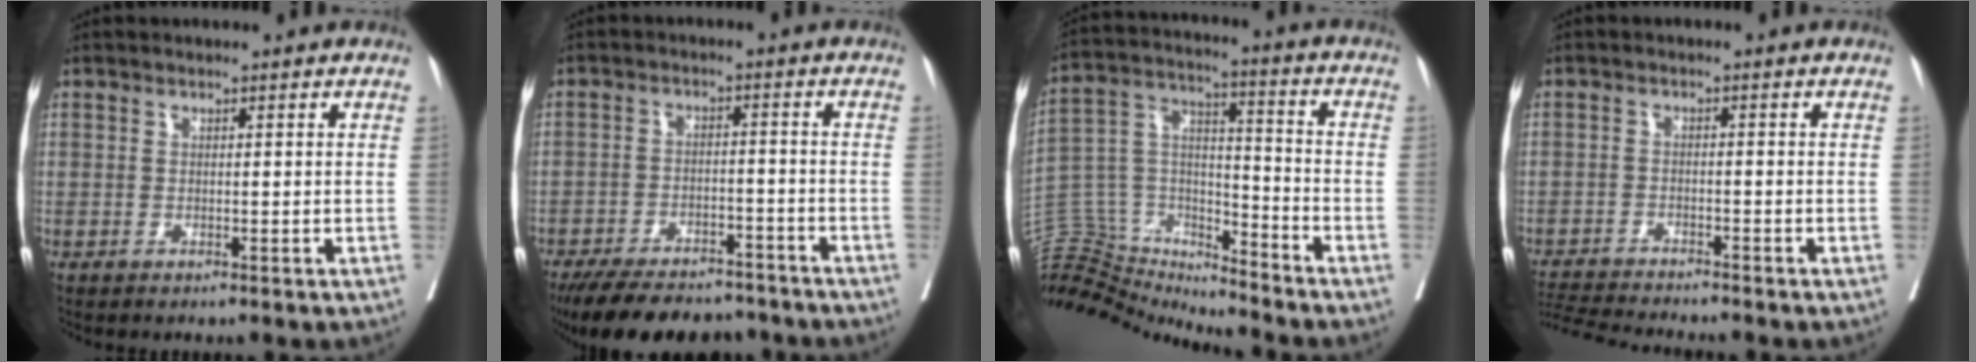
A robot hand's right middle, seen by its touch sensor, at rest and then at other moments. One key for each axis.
{"total": 15.3, "fx": -13.2, "fy": 5.3, "fz": 5.8, "tx": -0.113, "ty": -0.006, "tz": -0.187}
{"total": 14.6, "fx": -14.2, "fy": 3.0, "fz": 0.6, "tx": -0.018, "ty": 0.074, "tz": -0.253}
{"total": 7.6, "fx": -7.2, "fy": -0.7, "fz": 2.0, "tx": -0.037, "ty": -0.015, "tz": -0.123}